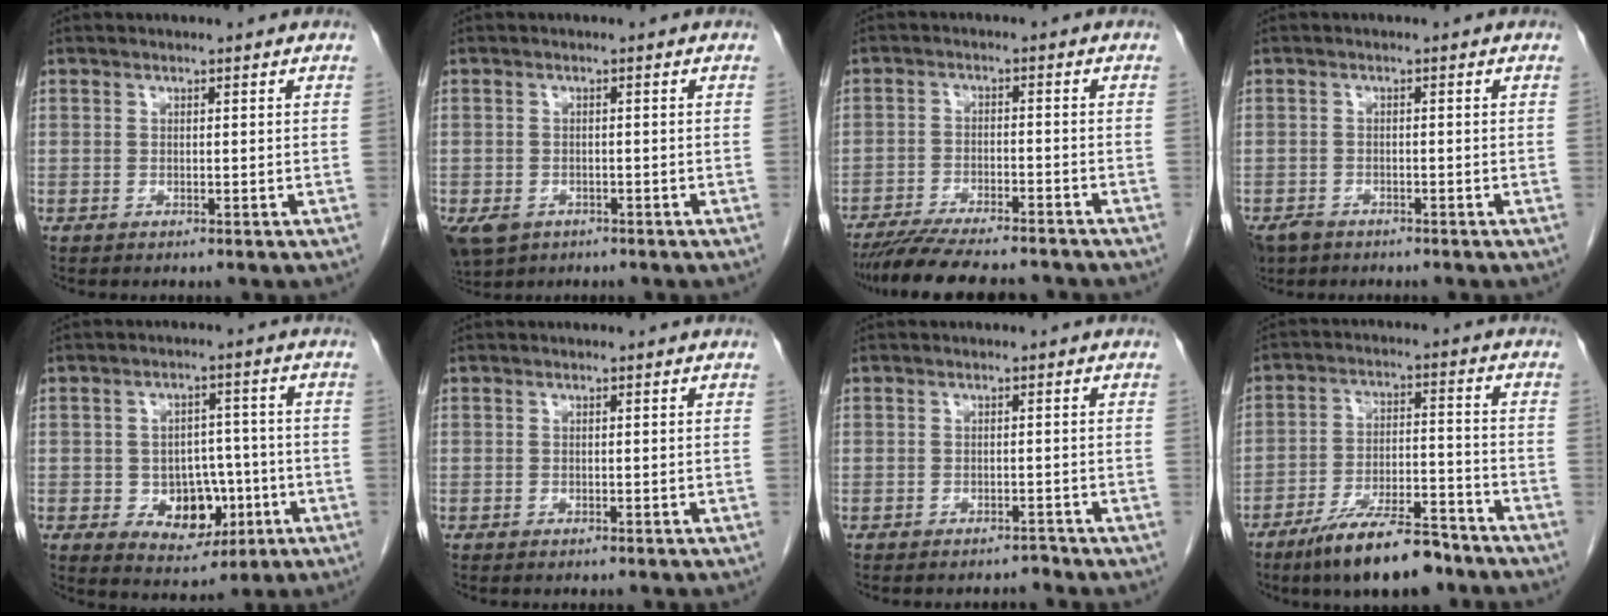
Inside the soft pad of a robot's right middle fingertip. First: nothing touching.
{"total": 6.8, "force": [-3.9, 4.8, 2.8], "torque": [-0.065, -0.007, -0.057]}
{"total": 13.3, "force": [-11.9, 1.6, 5.8], "torque": [-0.094, -0.012, -0.176]}
{"total": 3.9, "force": [-2.9, 2.3, 1.4], "torque": [-0.029, -0.003, -0.048]}
{"total": 7.8, "force": [-2.1, 5.1, 5.5], "torque": [-0.078, 0.009, -0.021]}
{"total": 0.0}
{"total": 1.1, "force": [-1.1, -0.3, -0.1], "torque": [0.006, -0.002, -0.014]}
{"total": 11.8, "force": [-9.2, 2.2, 7.2], "torque": [-0.121, -0.005, -0.158]}